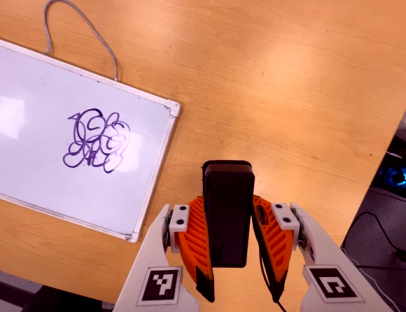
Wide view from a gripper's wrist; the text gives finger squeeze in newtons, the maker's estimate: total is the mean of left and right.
{"total": 4.8, "left": 3.1, "right": 6.5}